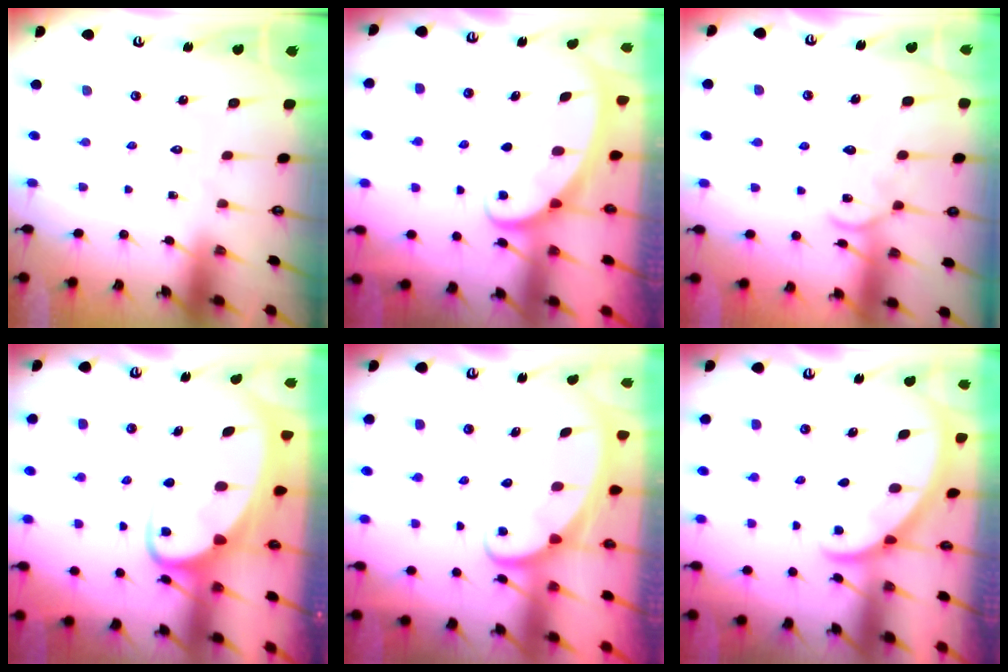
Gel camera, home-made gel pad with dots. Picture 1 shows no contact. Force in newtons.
{"total": 2.2, "press": 2.2, "slide": 0.4}
{"total": 12.1, "press": 12.1, "slide": 1.0}
{"total": 6.9, "press": 6.8, "slide": 0.9}
{"total": 2.2, "press": 2.2, "slide": 0.2}
{"total": 3.1, "press": 3.0, "slide": 0.3}